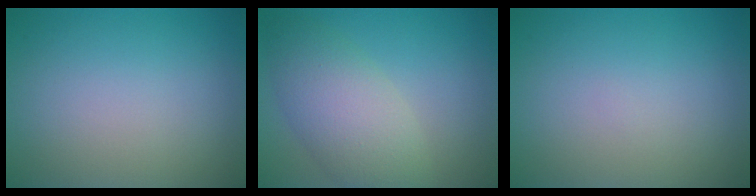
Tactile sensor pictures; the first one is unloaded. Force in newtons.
{"total": 5.7, "press": 5.7, "slide": 0.3}
{"total": 0.0}